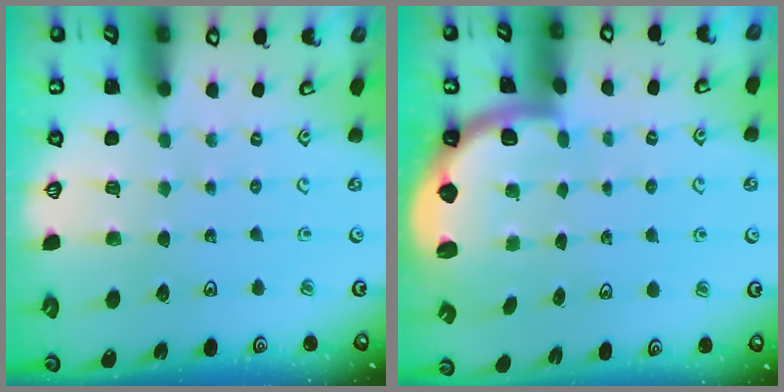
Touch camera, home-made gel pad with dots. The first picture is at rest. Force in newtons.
{"total": 2.0, "press": 1.9, "slide": 0.5}